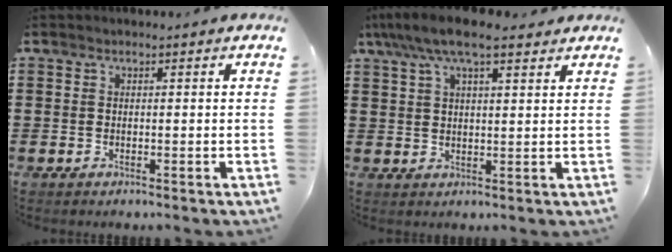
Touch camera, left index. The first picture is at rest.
{"total": 7.4, "force": [5.4, 2.0, 4.7], "torque": [-0.103, 0.000, 0.097]}